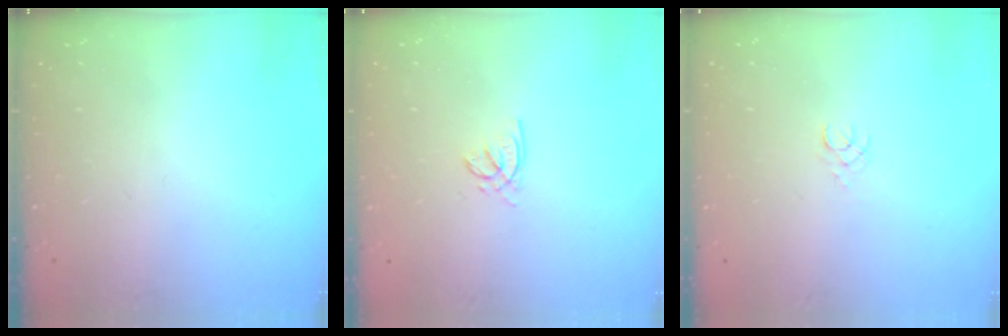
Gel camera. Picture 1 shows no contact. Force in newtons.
{"total": 1.4, "press": 1.4, "slide": 0.2}
{"total": 1.5, "press": 1.5, "slide": 0.2}